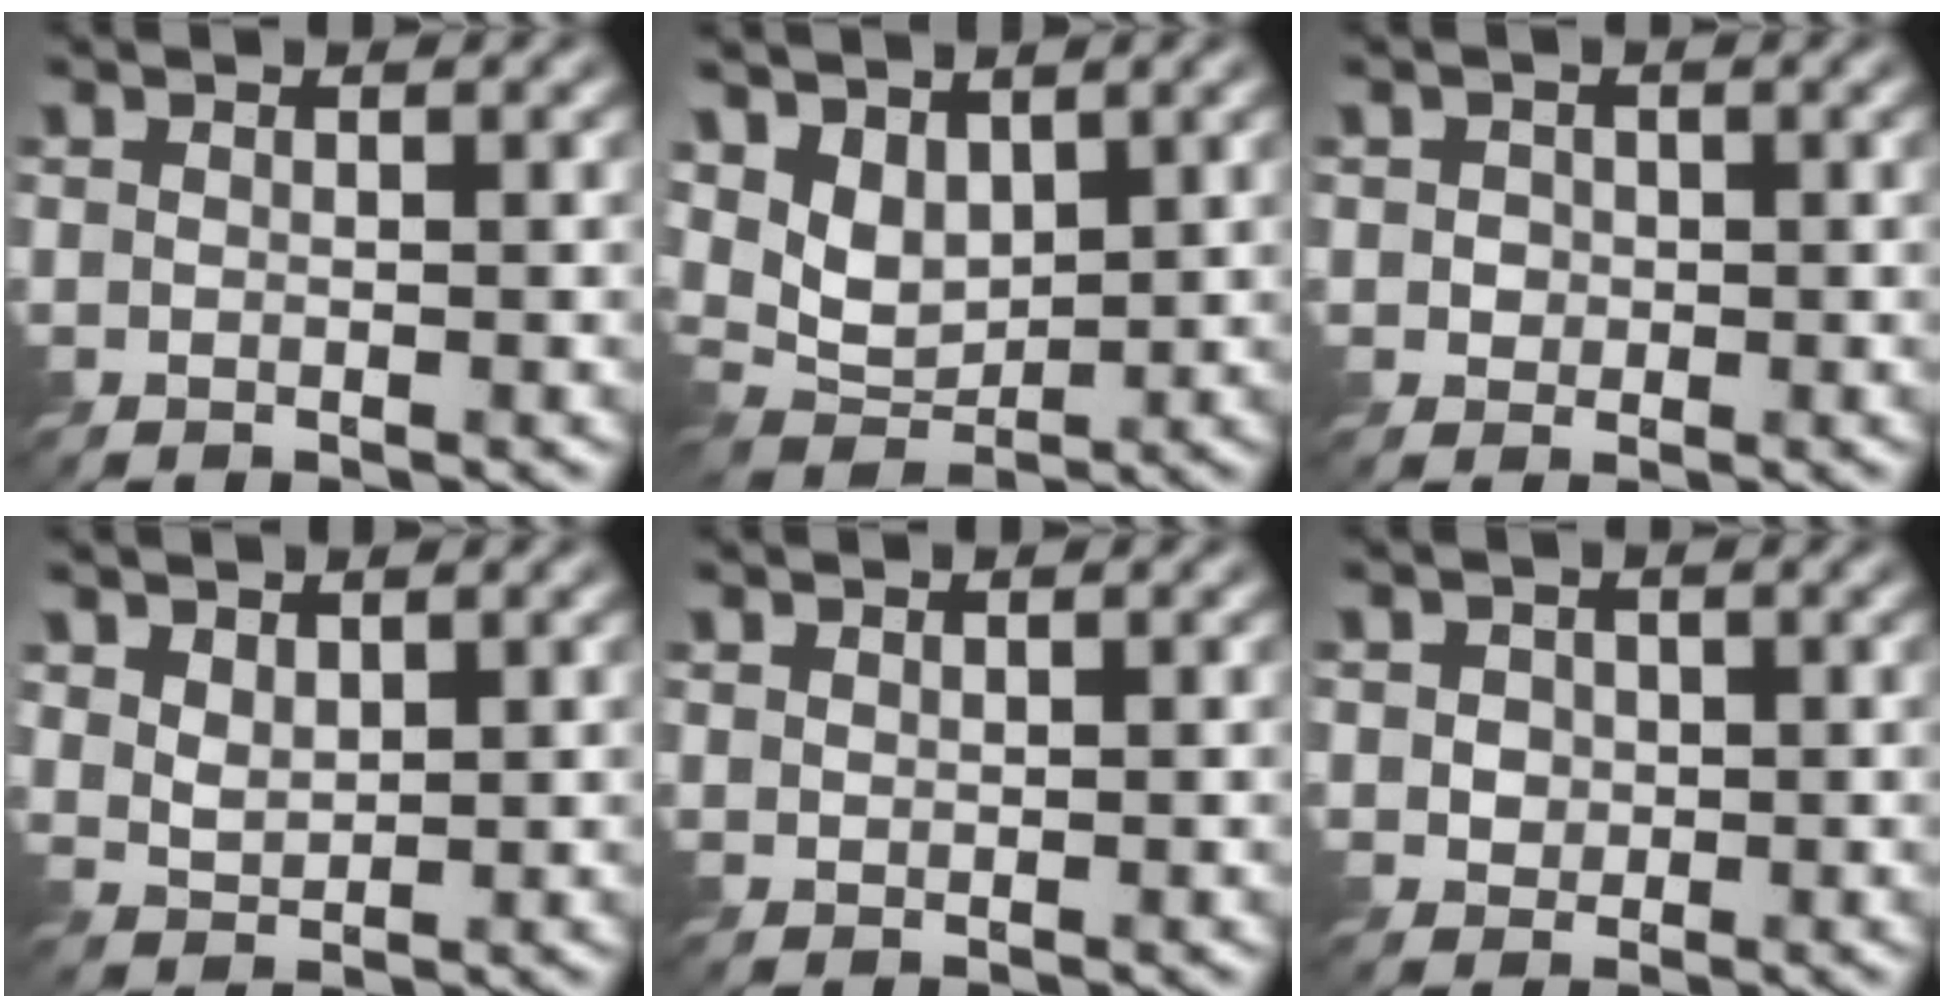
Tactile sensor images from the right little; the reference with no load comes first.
{"total": 4.6, "force": [2.1, 2.9, 3.0], "torque": [-0.066, -0.004, 0.031]}
{"total": 1.5, "force": [0.0, 1.4, 0.4], "torque": [-0.014, -0.001, 0.006]}
{"total": 2.1, "force": [1.2, 1.3, 1.2], "torque": [-0.028, -0.001, 0.024]}
{"total": 0.6, "force": [0.5, 0.2, 0.1], "torque": [-0.002, 0.002, 0.012]}
{"total": 2.0, "force": [0.2, 1.8, 0.8], "torque": [-0.030, 0.003, 0.015]}